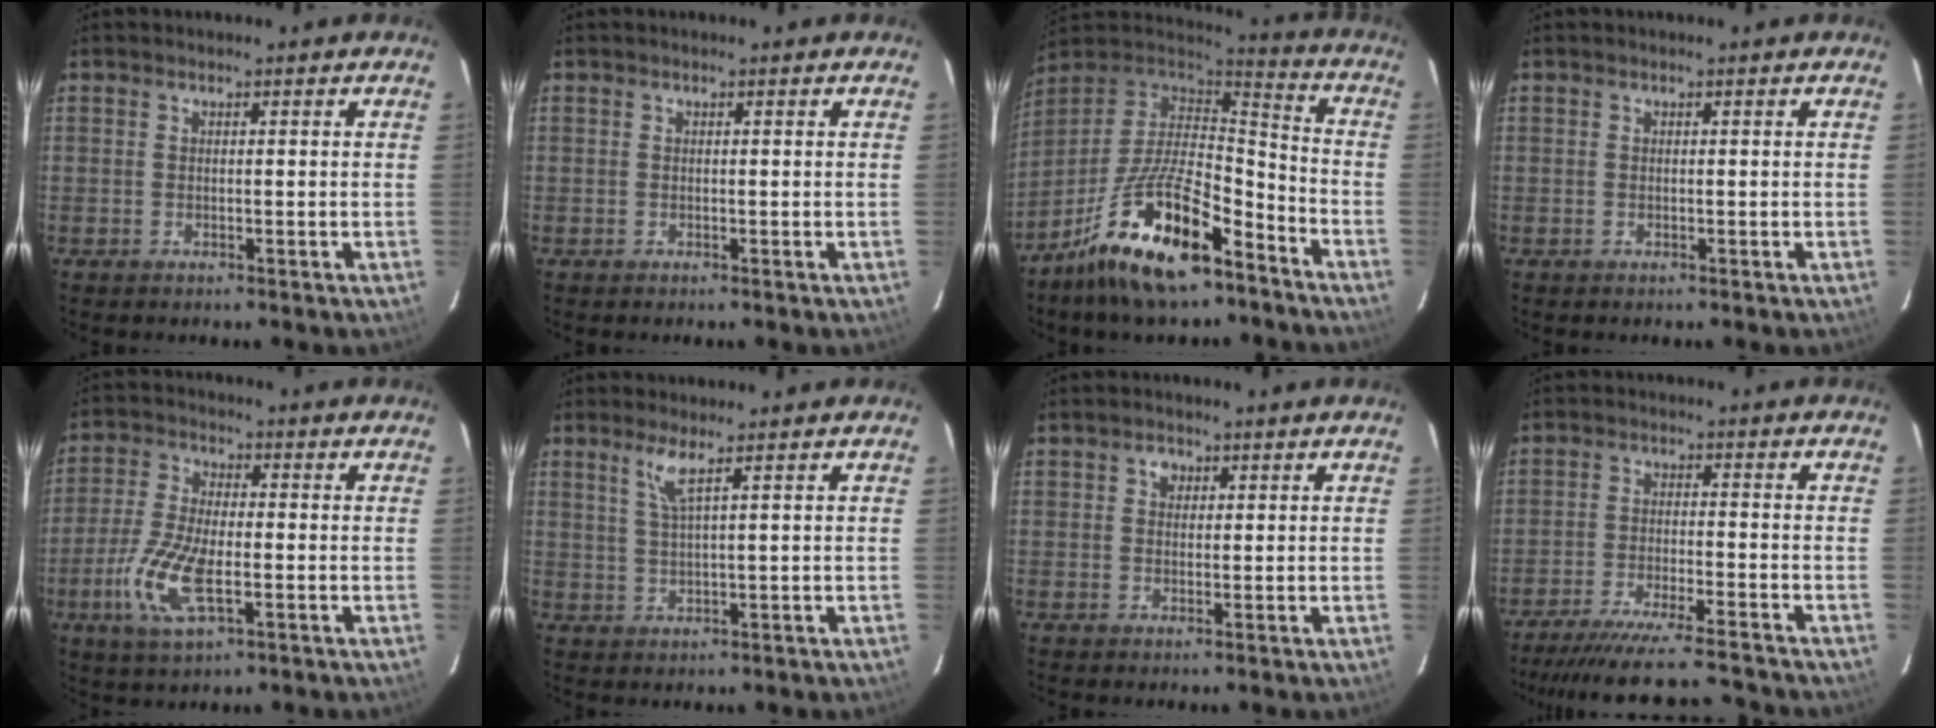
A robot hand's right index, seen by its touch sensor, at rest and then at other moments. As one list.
[{"total": 0.0}, {"total": 19.7, "force": [-12.0, 6.7, 14.2], "torque": [-0.276, -0.013, -0.213]}, {"total": 0.0}, {"total": 11.0, "force": [-3.4, 4.1, 9.6], "torque": [-0.207, -0.009, -0.067]}, {"total": 3.2, "force": [2.0, -0.4, 2.5], "torque": [-0.054, -0.005, 0.042]}, {"total": 2.0, "force": [0.7, 1.7, 0.7], "torque": [-0.008, 0.008, 0.011]}, {"total": 16.0, "force": [-14.8, 0.3, 6.1], "torque": [-0.127, -0.022, -0.231]}]